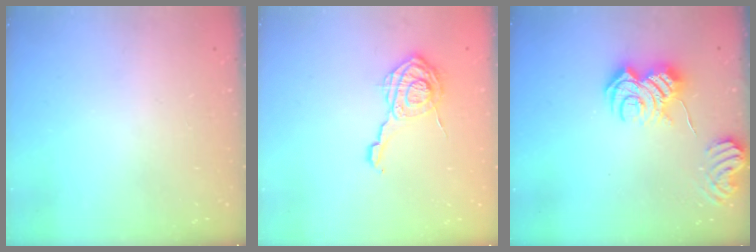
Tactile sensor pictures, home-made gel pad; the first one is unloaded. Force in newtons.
{"total": 12.1, "press": 12.1, "slide": 0.7}
{"total": 11.9, "press": 11.9, "slide": 0.7}